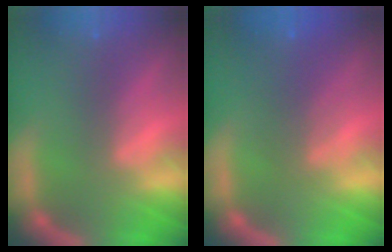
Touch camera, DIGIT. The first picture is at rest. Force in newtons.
{"total": 4.0}